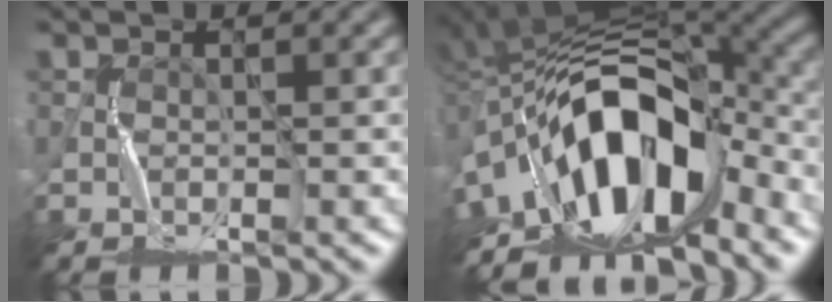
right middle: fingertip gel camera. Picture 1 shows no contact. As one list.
[{"total": 12.4, "force": [-5.3, 5.8, 9.6], "torque": [-0.146, 0.007, -0.095]}]